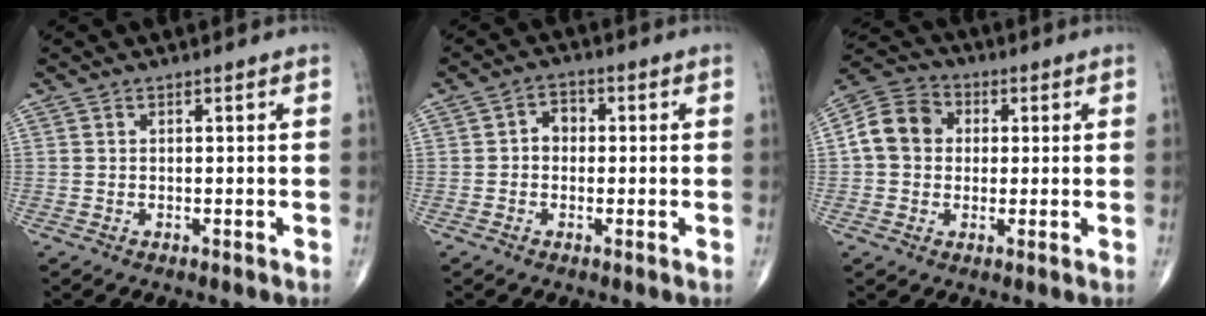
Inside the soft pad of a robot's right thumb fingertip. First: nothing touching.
{"total": 3.1, "force": [-0.1, 2.6, 1.8], "torque": [-0.014, 0.016, -0.011]}
{"total": 9.5, "force": [0.9, 7.9, 5.1], "torque": [-0.079, 0.022, 0.004]}